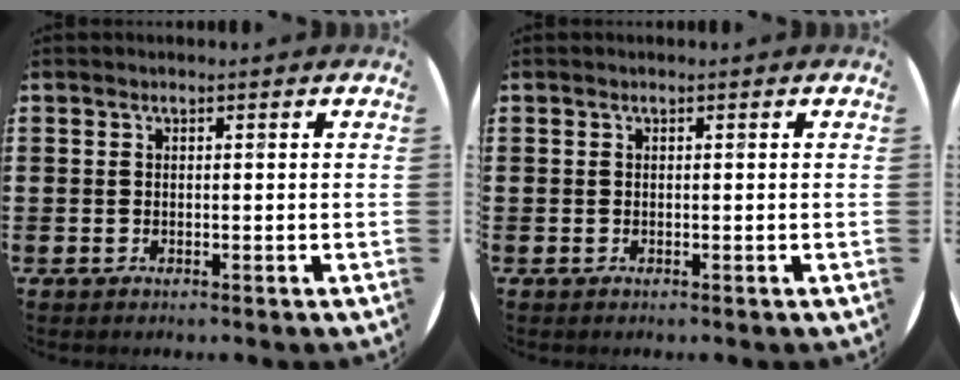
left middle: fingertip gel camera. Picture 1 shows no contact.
{"total": 0.0}